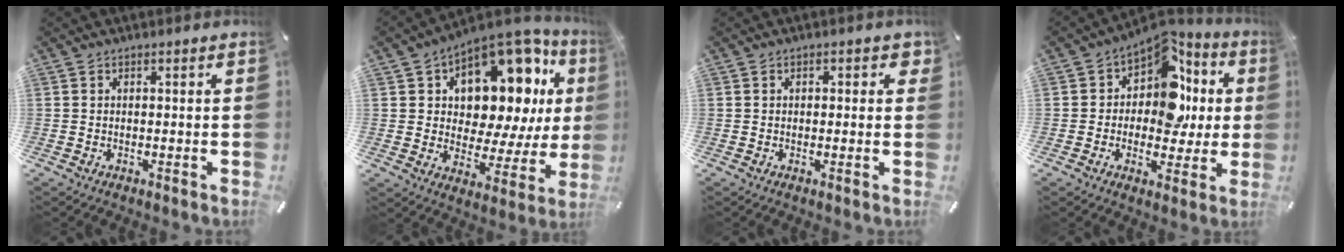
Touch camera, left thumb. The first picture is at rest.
{"total": 16.3, "force": [9.3, 9.3, 9.6], "torque": [-0.125, -0.091, 0.153]}
{"total": 1.8, "force": [0.2, 1.2, 1.4], "torque": [-0.010, 0.002, -0.002]}
{"total": 12.7, "force": [2.5, 9.2, 8.3], "torque": [-0.132, -0.026, 0.047]}